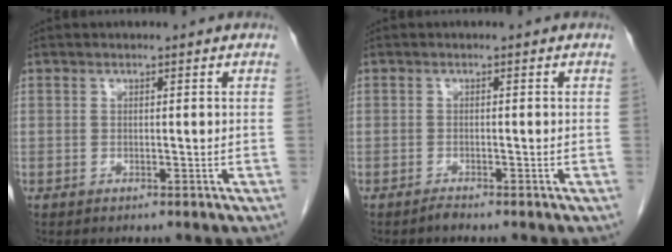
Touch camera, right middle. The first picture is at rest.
{"total": 0.7, "force": [-0.7, -0.1, 0.2], "torque": [-0.005, -0.001, -0.012]}